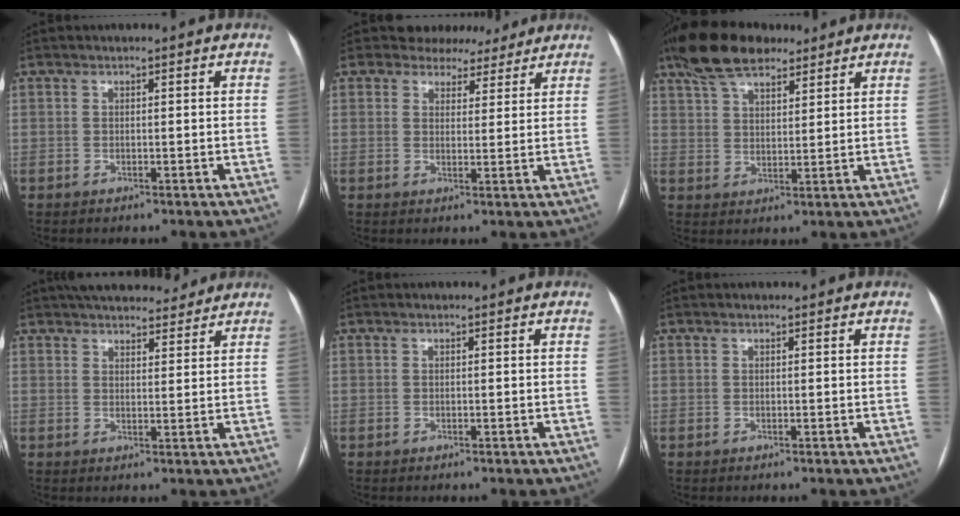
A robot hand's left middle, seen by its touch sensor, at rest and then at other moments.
{"total": 5.9, "force": [5.2, 3.0, 0.2], "torque": [0.007, 0.004, 0.057]}
{"total": 11.0, "force": [8.4, 4.2, 5.7], "torque": [-0.111, 0.030, 0.150]}
{"total": 12.5, "force": [11.1, 3.6, 4.4], "torque": [-0.051, 0.023, 0.153]}
{"total": 0.0}
{"total": 0.0}